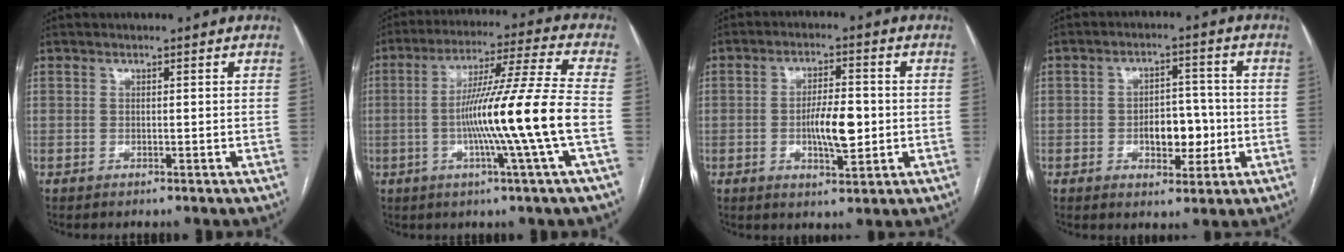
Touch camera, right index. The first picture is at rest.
{"total": 15.4, "force": [-3.2, -2.7, 14.8], "torque": [-0.250, -0.006, -0.064]}
{"total": 7.2, "force": [-0.9, 2.2, 6.8], "torque": [-0.122, 0.001, -0.013]}
{"total": 6.9, "force": [-1.4, 3.8, 5.6], "torque": [-0.083, 0.013, -0.016]}